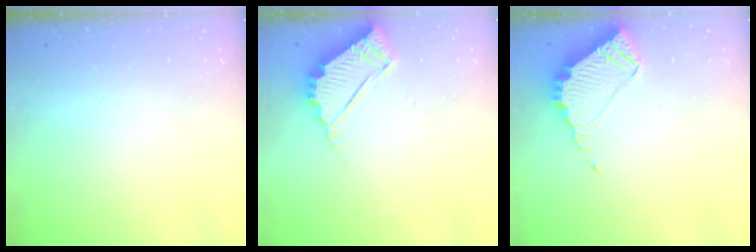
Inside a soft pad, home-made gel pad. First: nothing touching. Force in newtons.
{"total": 5.4, "press": 5.4, "slide": 0.2}
{"total": 6.3, "press": 6.3, "slide": 0.3}